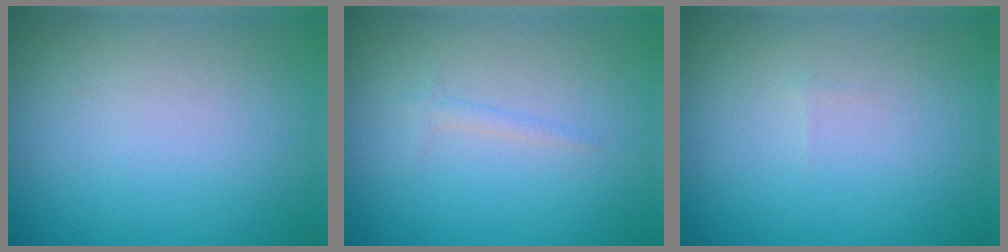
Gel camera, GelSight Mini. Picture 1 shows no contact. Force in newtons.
{"total": 1.0, "press": 1.0, "slide": 0.1}
{"total": 0.0}